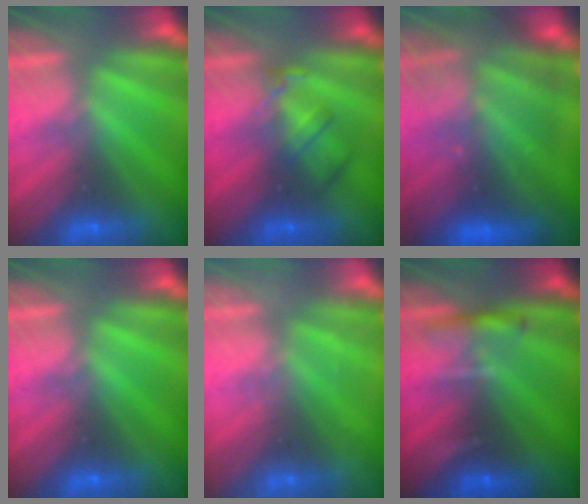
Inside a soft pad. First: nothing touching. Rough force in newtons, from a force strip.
{"total": 2.4}
{"total": 7.3}
{"total": 0.0}
{"total": 2.2}
{"total": 9.4}